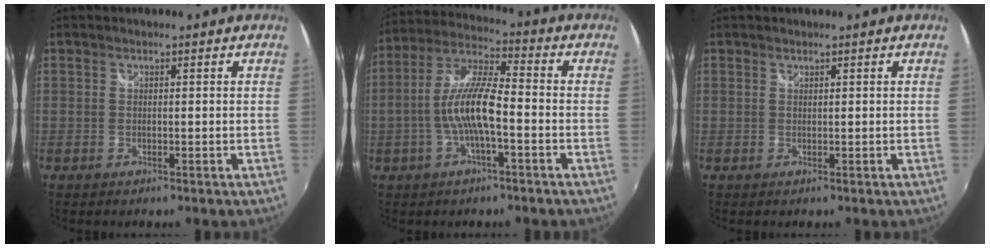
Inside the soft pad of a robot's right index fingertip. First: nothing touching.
{"total": 10.6, "force": [-2.8, 2.3, 10.0], "torque": [-0.211, 0.008, -0.054]}
{"total": 0.0}